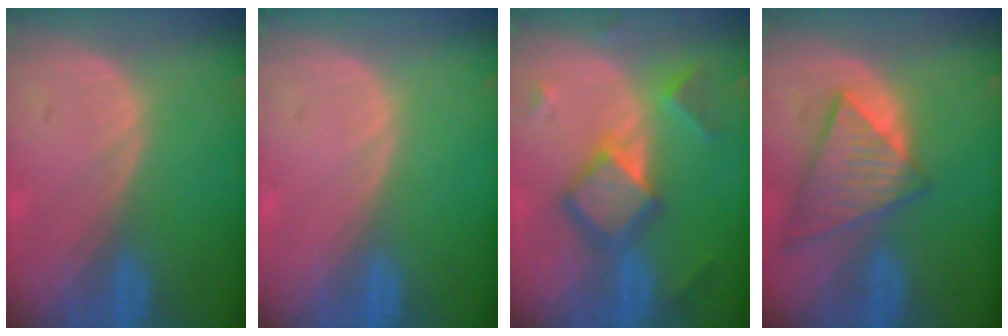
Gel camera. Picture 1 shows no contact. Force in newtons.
{"total": 0.0}
{"total": 7.4, "press": 7.4, "slide": 0.5}
{"total": 8.9, "press": 7.6, "slide": 4.5}